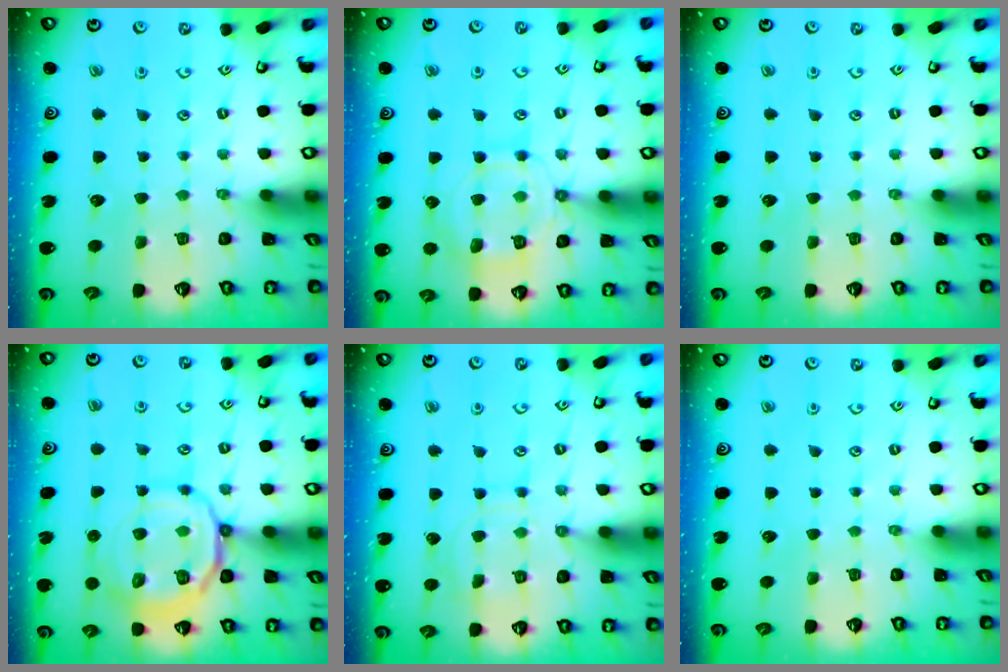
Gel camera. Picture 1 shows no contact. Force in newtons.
{"total": 12.1, "press": 12.0, "slide": 1.4}
{"total": 0.0}
{"total": 13.7, "press": 13.6, "slide": 1.7}
{"total": 9.2, "press": 9.2, "slide": 0.8}
{"total": 0.0}